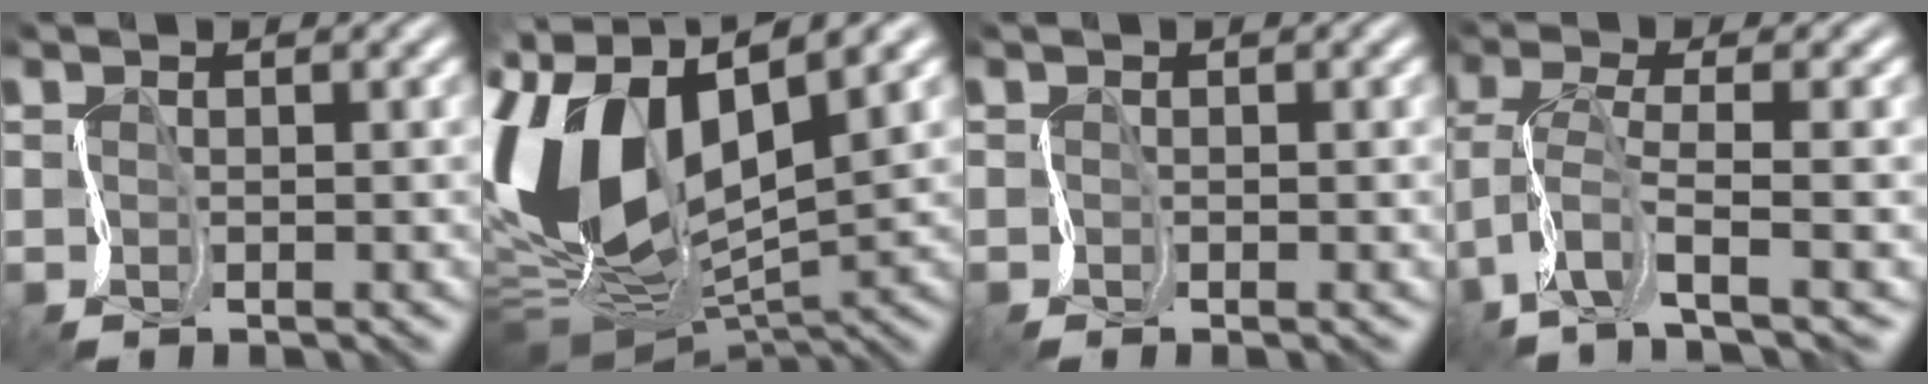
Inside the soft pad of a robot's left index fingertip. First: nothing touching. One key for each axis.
{"total": 14.2, "fx": 2.0, "fy": 8.3, "fz": 11.3, "tx": -0.258, "ty": 0.011, "tz": 0.030}
{"total": 1.3, "fx": -0.4, "fy": 0.3, "fz": 1.2, "tx": -0.010, "ty": -0.002, "tz": -0.007}
{"total": 4.9, "fx": -1.3, "fy": 1.6, "fz": 4.5, "tx": -0.101, "ty": 0.001, "tz": -0.041}